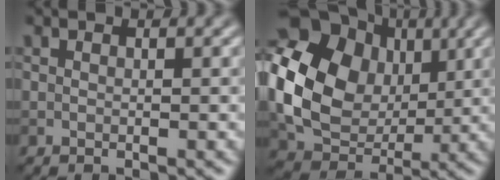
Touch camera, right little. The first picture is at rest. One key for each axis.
{"total": 13.4, "fx": 1.8, "fy": 10.5, "fz": 8.1, "tx": -0.183, "ty": 0.012, "tz": 0.017}